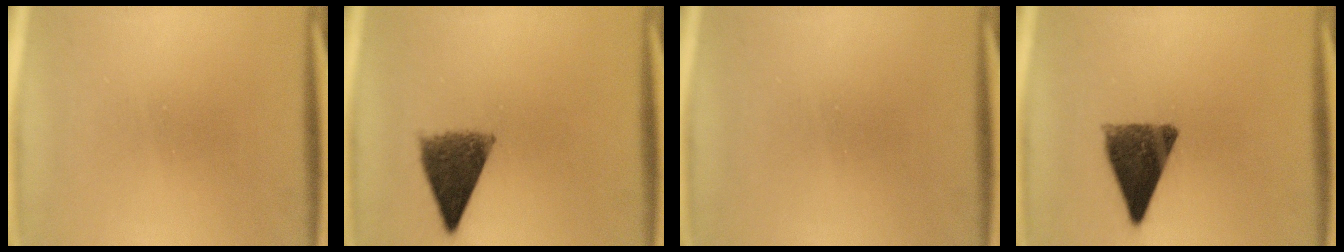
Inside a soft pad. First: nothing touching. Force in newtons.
{"total": 8.2}
{"total": 0.0}
{"total": 10.2}